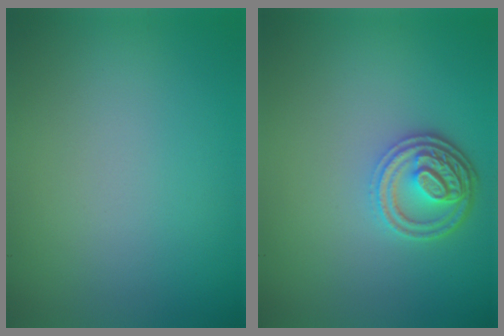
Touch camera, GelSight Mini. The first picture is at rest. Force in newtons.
{"total": 3.8, "press": 3.2, "slide": 2.0}